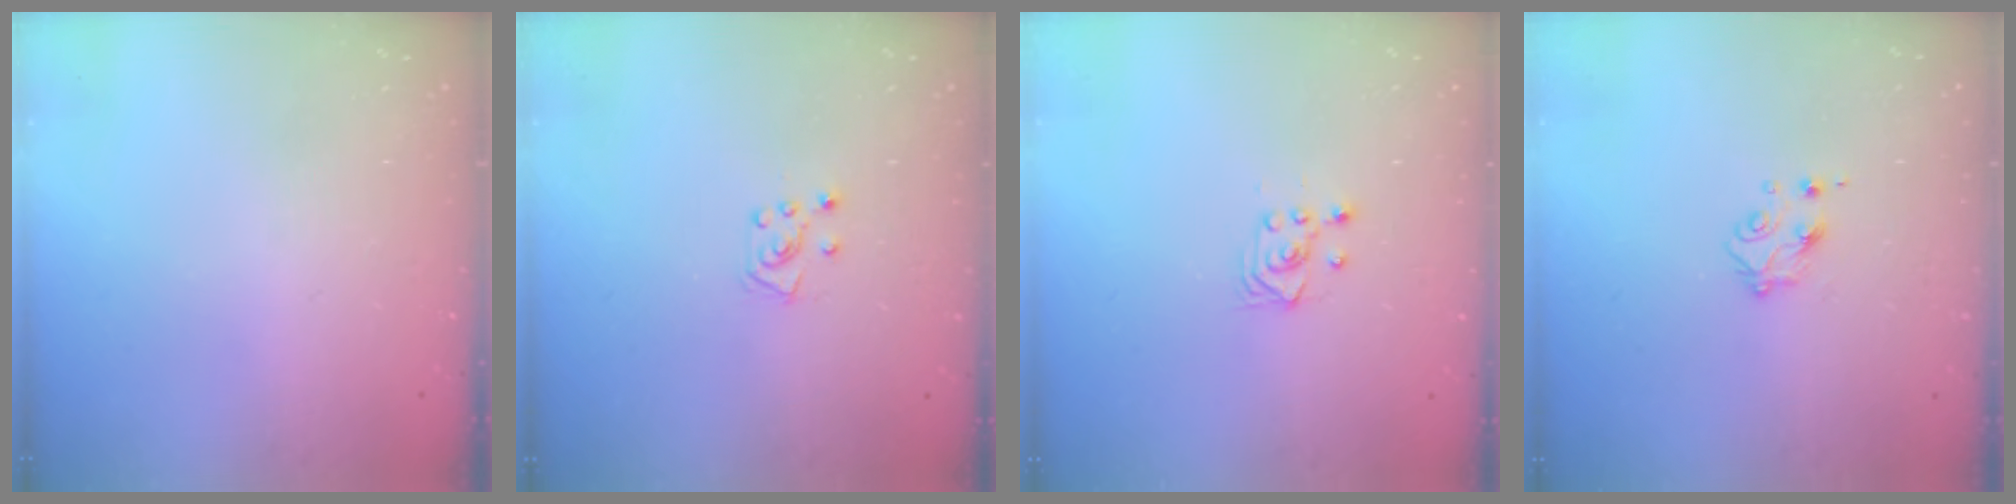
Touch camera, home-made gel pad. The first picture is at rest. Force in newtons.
{"total": 6.2, "press": 6.1, "slide": 0.6}
{"total": 3.4, "press": 3.0, "slide": 1.6}
{"total": 4.6, "press": 4.5, "slide": 0.6}